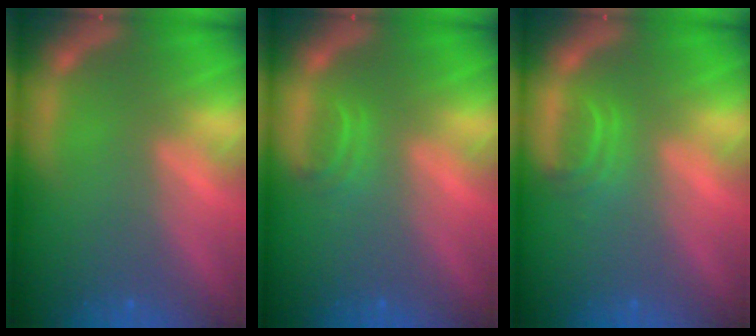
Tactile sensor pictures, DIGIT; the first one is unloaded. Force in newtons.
{"total": 1.4}
{"total": 1.9}